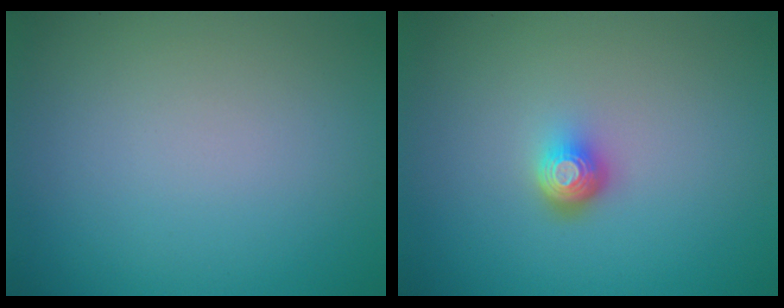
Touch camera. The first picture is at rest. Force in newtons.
{"total": 2.0, "press": 1.4, "slide": 1.4}